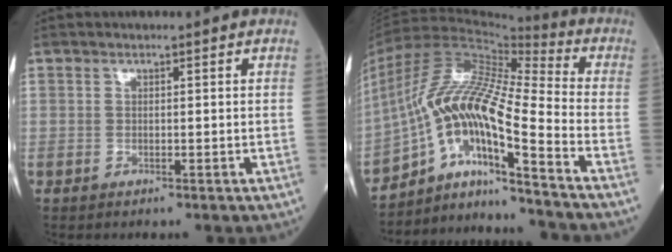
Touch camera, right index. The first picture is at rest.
{"total": 16.4, "force": [-9.2, 1.0, 13.5], "torque": [-0.266, 0.008, -0.163]}